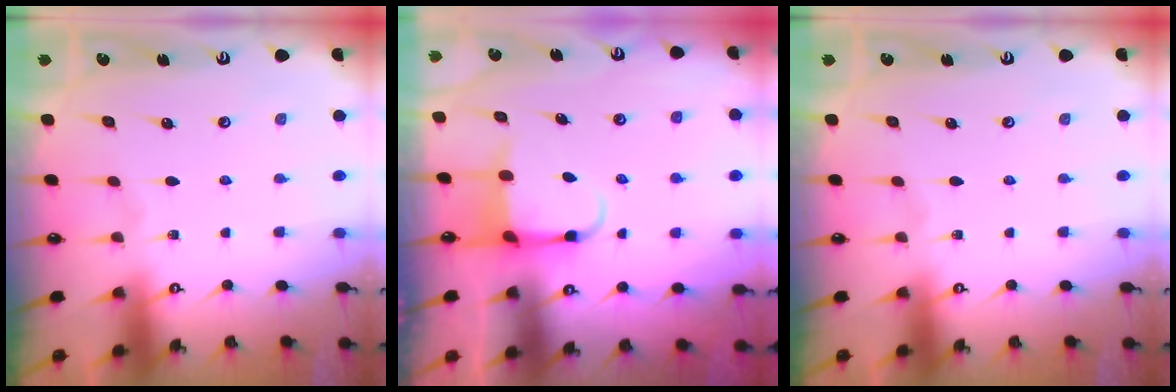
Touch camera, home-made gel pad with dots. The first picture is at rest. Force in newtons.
{"total": 3.7, "press": 3.6, "slide": 0.7}
{"total": 0.0}